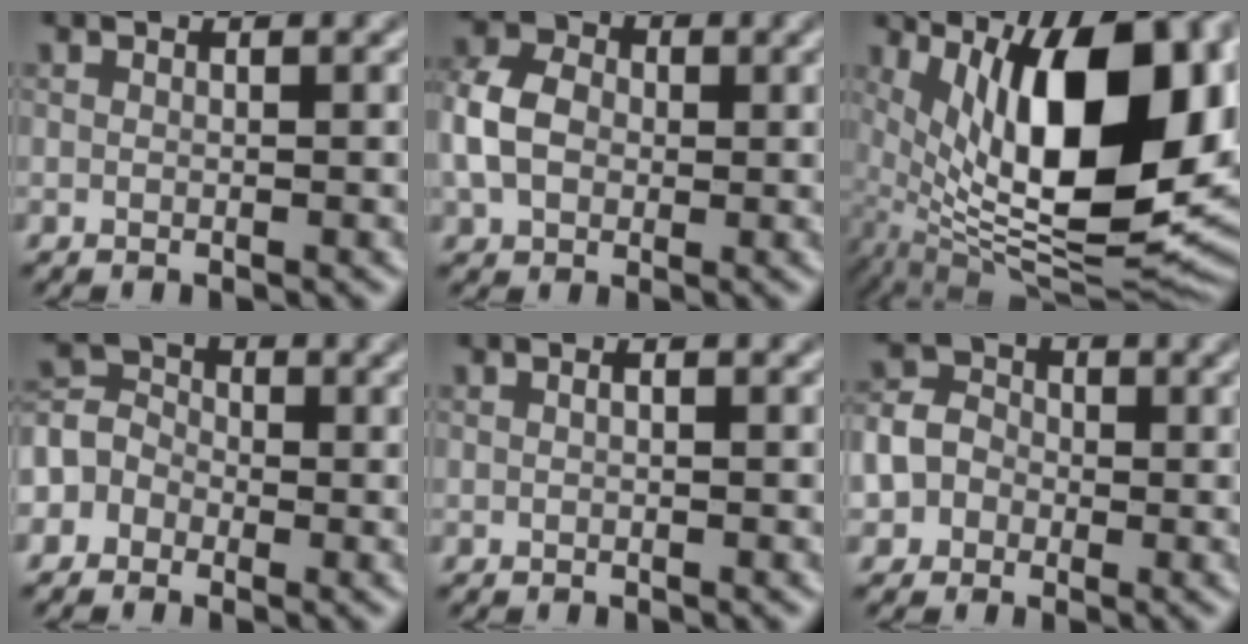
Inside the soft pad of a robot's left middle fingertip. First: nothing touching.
{"total": 5.0, "force": [-0.3, 3.9, 3.1], "torque": [-0.086, 0.008, -0.009]}
{"total": 16.3, "force": [3.8, 7.1, 14.1], "torque": [-0.213, 0.000, 0.082]}
{"total": 2.7, "force": [-1.4, 2.3, 0.5], "torque": [-0.010, 0.006, -0.032]}
{"total": 0.0}
{"total": 3.9, "force": [-1.1, 3.6, 1.2], "torque": [-0.014, 0.006, -0.031]}